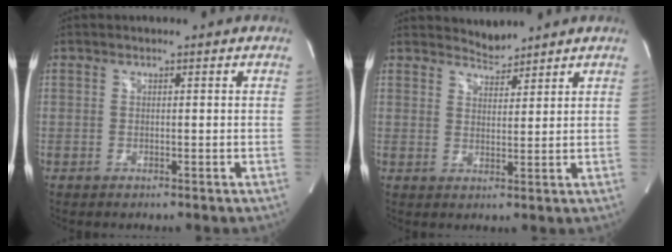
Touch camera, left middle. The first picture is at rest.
{"total": 3.1, "force": [3.1, 0.5, -0.3], "torque": [0.004, 0.001, 0.055]}